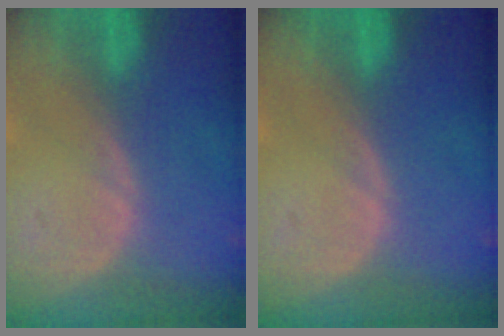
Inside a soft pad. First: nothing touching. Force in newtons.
{"total": 0.0}